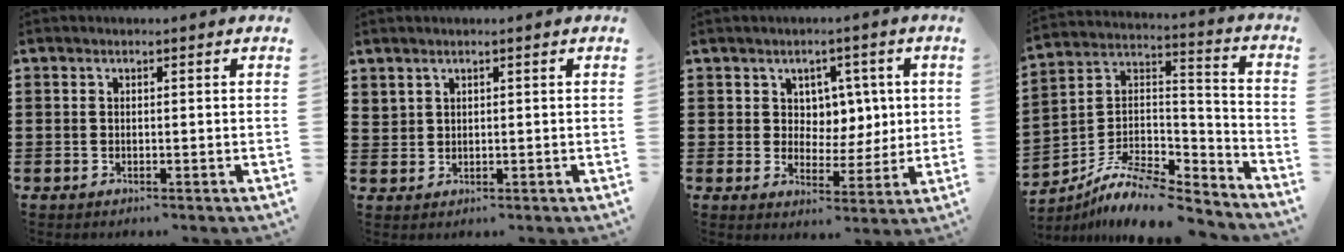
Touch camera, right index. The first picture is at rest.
{"total": 1.5, "force": [1.3, 0.7, 0.3], "torque": [-0.009, 0.002, 0.026]}
{"total": 5.5, "force": [2.2, 4.6, 2.1], "torque": [-0.050, 0.008, 0.036]}
{"total": 10.3, "force": [-8.3, 3.4, 4.9], "torque": [-0.100, 0.018, -0.166]}